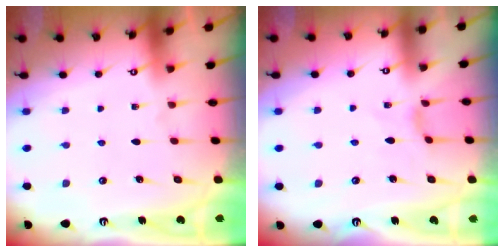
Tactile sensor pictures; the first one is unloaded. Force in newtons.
{"total": 0.0}